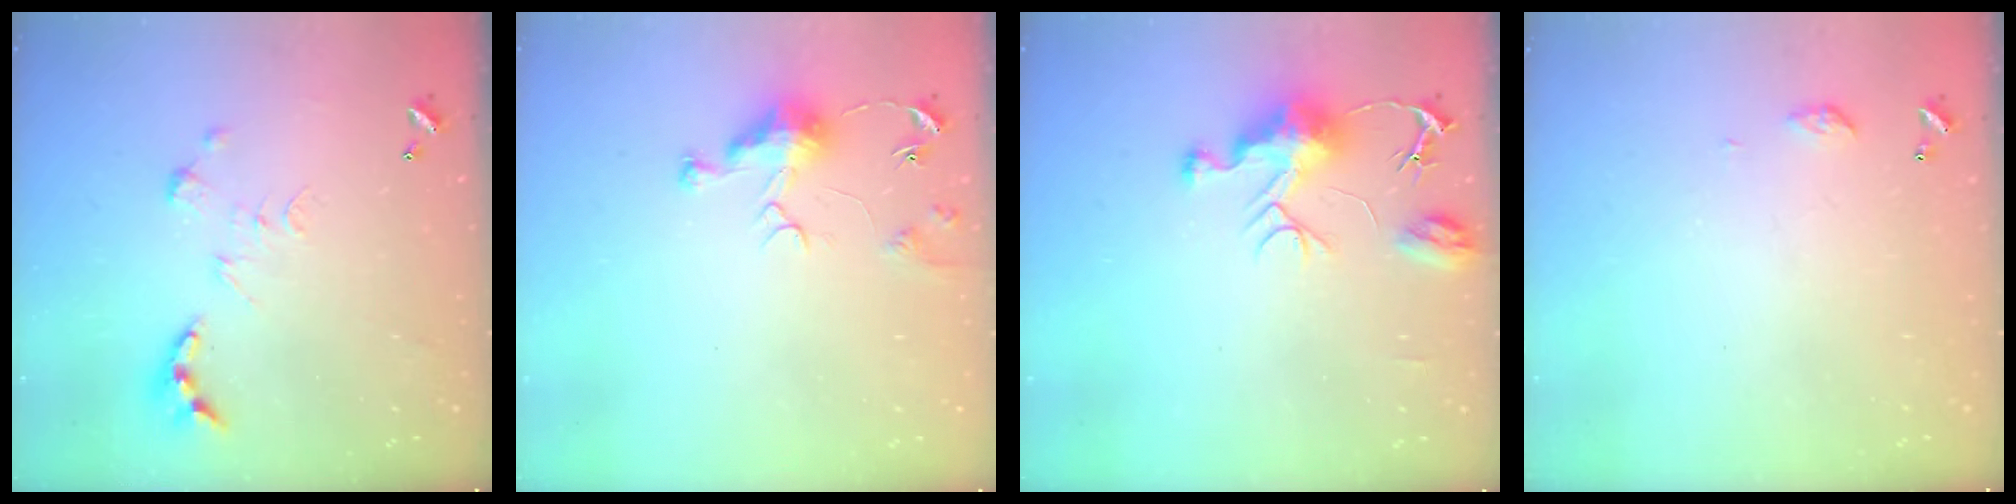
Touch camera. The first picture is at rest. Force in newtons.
{"total": 7.0, "press": 7.0, "slide": 0.7}
{"total": 9.2, "press": 9.2, "slide": 1.0}
{"total": 4.6, "press": 4.5, "slide": 0.6}